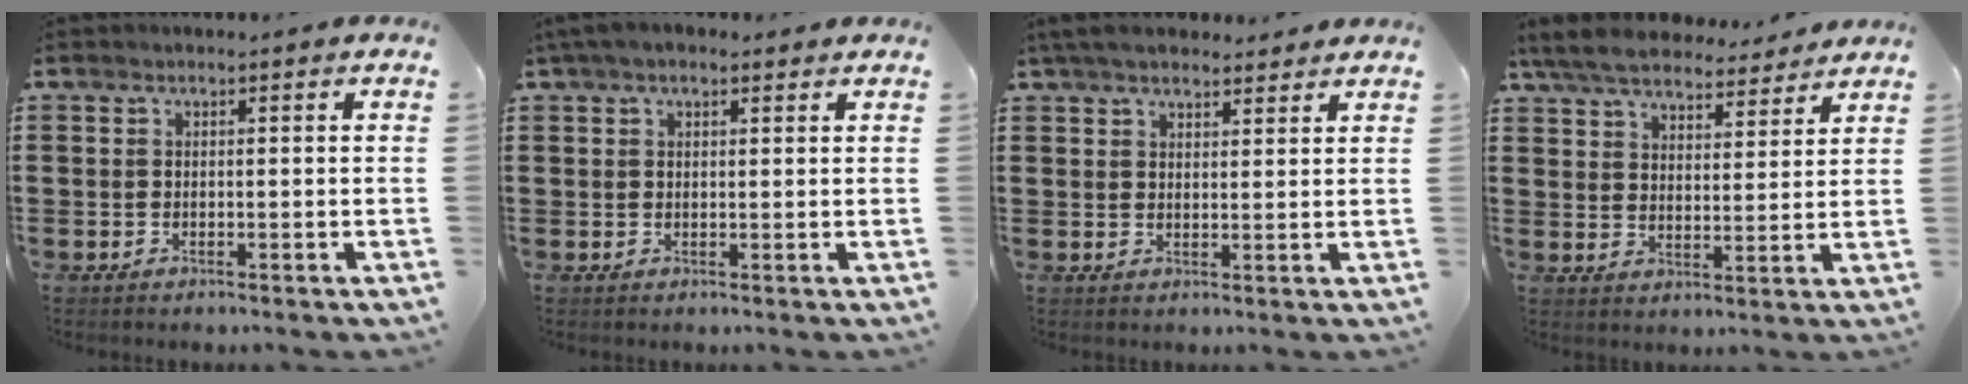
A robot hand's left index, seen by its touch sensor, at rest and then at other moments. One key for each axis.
{"total": 2.8, "fx": 1.9, "fy": 1.2, "fz": 1.7, "tx": -0.037, "ty": 0.008, "tz": 0.035}
{"total": 4.4, "fx": 3.9, "fy": 1.2, "fz": 1.6, "tx": -0.042, "ty": -0.001, "tz": 0.074}
{"total": 6.6, "fx": 6.1, "fy": 1.3, "fz": 2.0, "tx": -0.066, "ty": -0.026, "tz": 0.109}